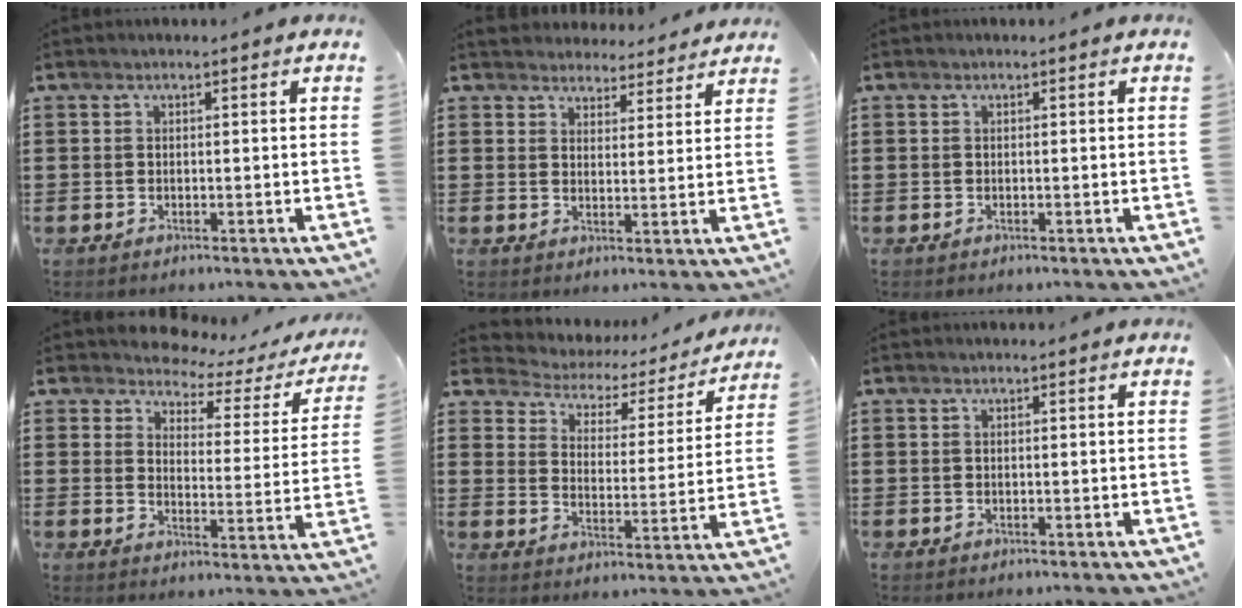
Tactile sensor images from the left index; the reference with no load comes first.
{"total": 4.1, "force": [4.0, 0.9, -0.1], "torque": [-0.015, -0.018, 0.071]}
{"total": 0.0}
{"total": 3.6, "force": [3.3, 1.5, 0.5], "torque": [-0.026, -0.024, 0.050]}
{"total": 2.3, "force": [1.9, 1.3, 0.4], "torque": [-0.030, -0.021, 0.020]}
{"total": 0.0}